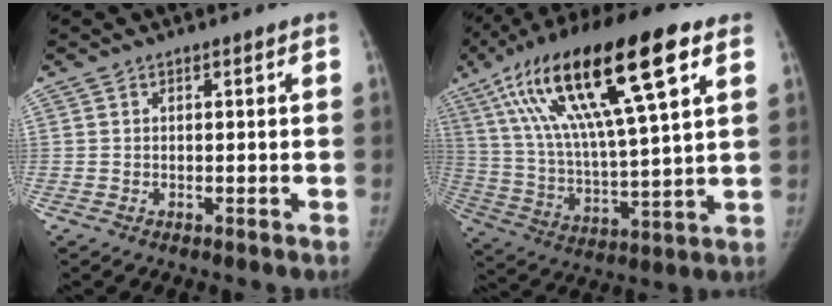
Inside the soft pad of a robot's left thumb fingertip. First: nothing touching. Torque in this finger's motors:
{"motor_torque": [0.97, 0.84, 2.75, 0.01, 0.35]}